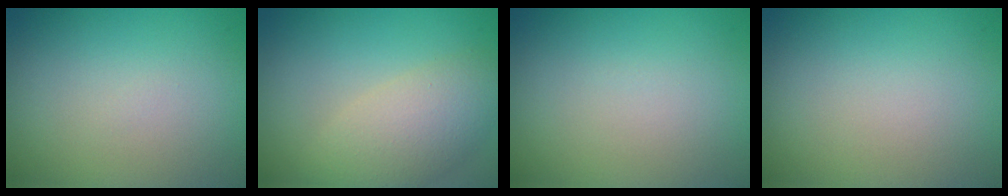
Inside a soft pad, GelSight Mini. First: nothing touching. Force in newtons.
{"total": 4.9, "press": 4.9, "slide": 0.3}
{"total": 0.0}
{"total": 0.0}